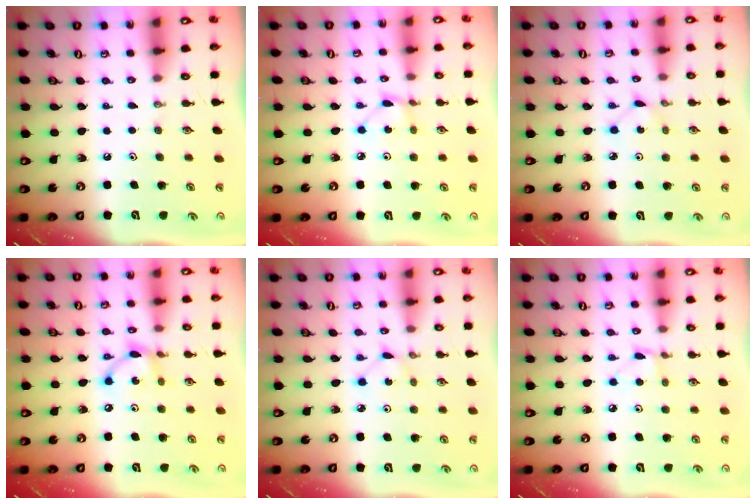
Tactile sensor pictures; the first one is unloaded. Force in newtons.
{"total": 2.0, "press": 2.0, "slide": 0.2}
{"total": 1.0, "press": 1.0, "slide": 0.1}
{"total": 8.0, "press": 8.0, "slide": 0.3}
{"total": 1.0, "press": 1.0, "slide": 0.1}
{"total": 4.0, "press": 4.0, "slide": 0.6}